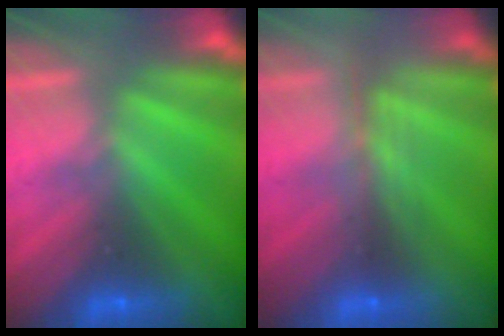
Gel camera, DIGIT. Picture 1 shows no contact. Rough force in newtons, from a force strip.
{"total": 2.4}